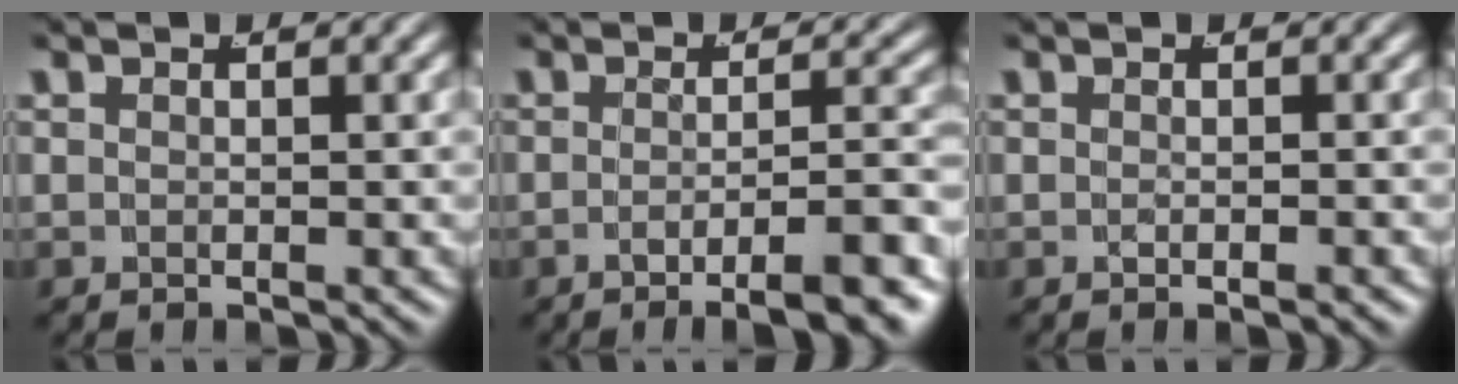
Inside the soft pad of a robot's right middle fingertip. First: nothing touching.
{"total": 6.6, "force": [-4.7, 0.9, 4.5], "torque": [-0.050, -0.003, -0.074]}
{"total": 0.8, "force": [-0.6, -0.4, 0.2], "torque": [-0.004, 0.003, -0.013]}